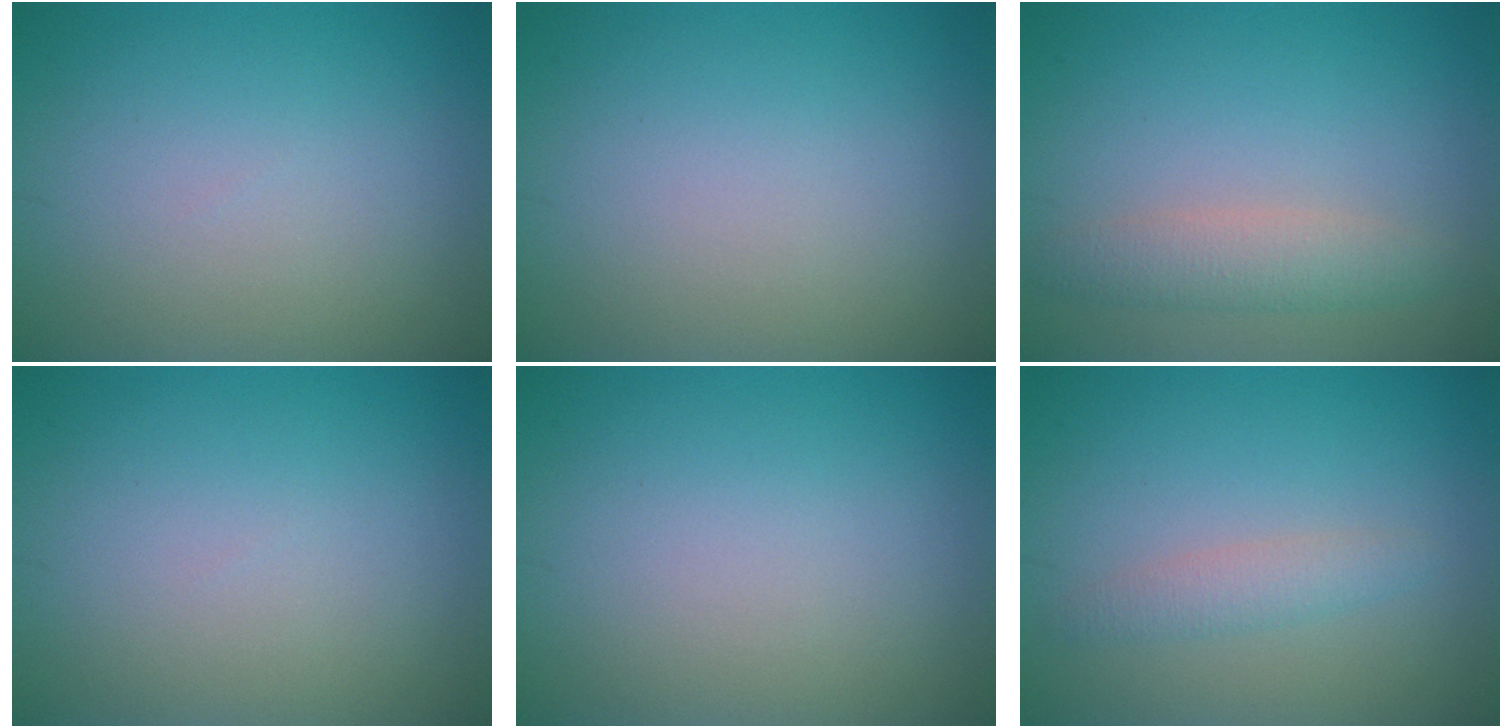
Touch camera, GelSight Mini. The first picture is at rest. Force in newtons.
{"total": 0.0}
{"total": 2.8, "press": 2.8, "slide": 0.0}
{"total": 0.0}
{"total": 0.0}
{"total": 1.8, "press": 1.8, "slide": 0.1}